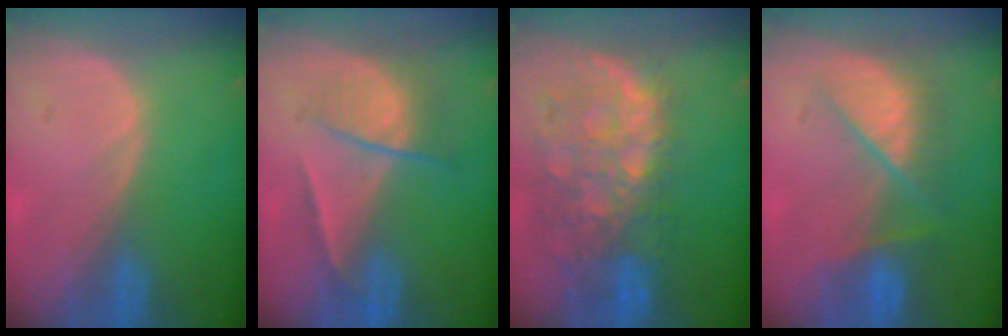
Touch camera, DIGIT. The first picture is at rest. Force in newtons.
{"total": 6.7, "press": 5.8, "slide": 3.5}
{"total": 11.5, "press": 9.7, "slide": 6.2}
{"total": 7.2, "press": 7.2, "slide": 0.6}